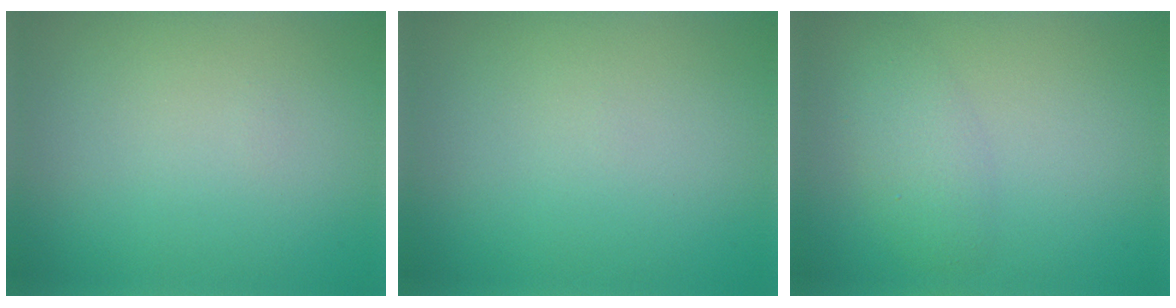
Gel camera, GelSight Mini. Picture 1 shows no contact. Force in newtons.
{"total": 0.0}
{"total": 2.5, "press": 2.5, "slide": 0.1}